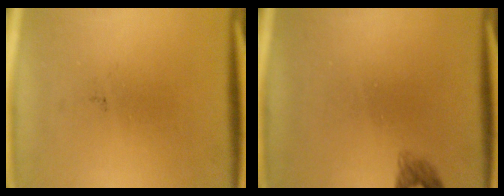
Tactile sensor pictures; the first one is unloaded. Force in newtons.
{"total": 1.4}